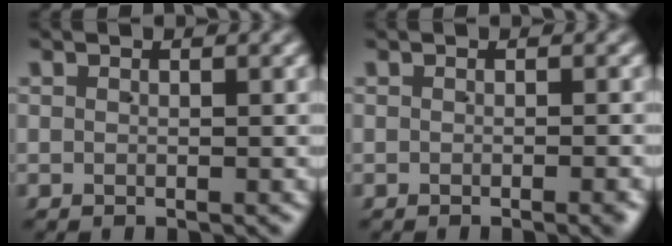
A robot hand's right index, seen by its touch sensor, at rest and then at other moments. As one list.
[{"total": 0.8, "force": [-0.4, -0.1, 0.7], "torque": [-0.004, 0.004, -0.008]}]